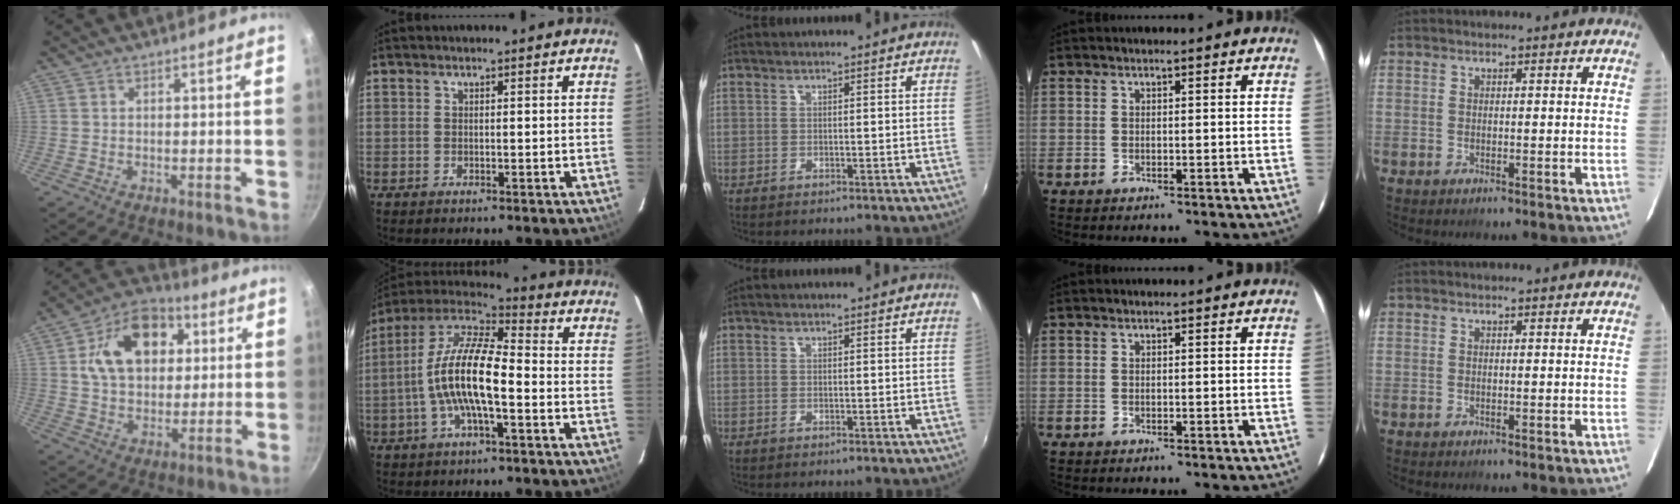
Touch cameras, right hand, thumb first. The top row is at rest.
{"thumb": {"total": 16.5, "force": [4.2, 11.7, 10.8], "torque": [-0.144, 0.011, 0.057]}, "index": {"total": 14.3, "force": [-3.2, 4.0, 13.3], "torque": [-0.259, 0.003, -0.065]}}